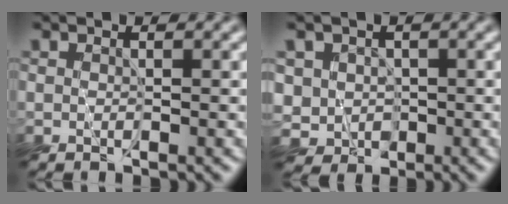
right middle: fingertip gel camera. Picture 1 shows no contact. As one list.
[{"total": 2.6, "force": [0.0, 2.5, 0.2], "torque": [-0.003, -0.002, -0.004]}]